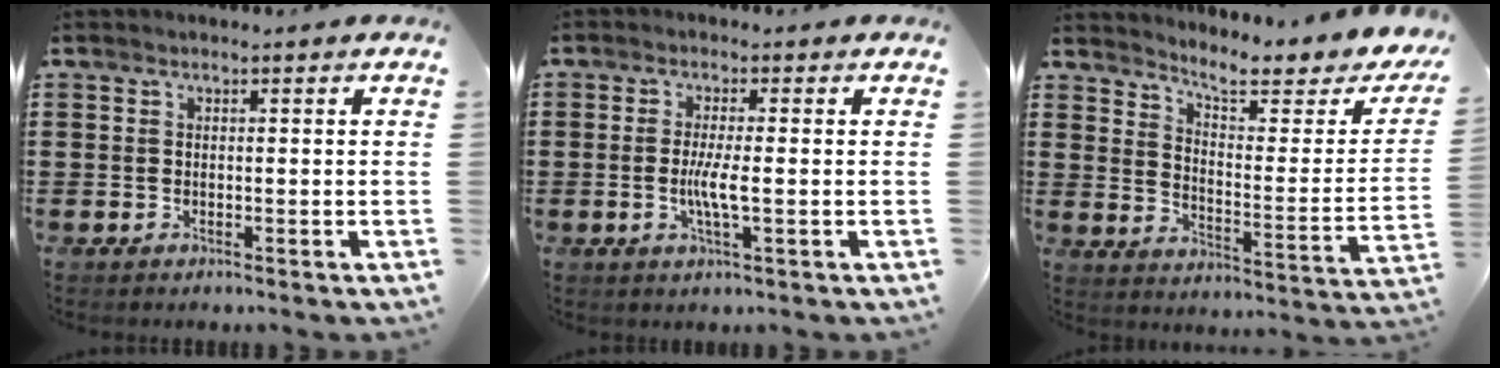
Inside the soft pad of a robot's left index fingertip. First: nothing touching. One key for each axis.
{"total": 4.1, "fx": -0.5, "fy": 0.4, "fz": 4.1, "tx": -0.079, "ty": -0.006, "tz": -0.012}
{"total": 6.4, "fx": 5.2, "fy": 0.8, "fz": 3.6, "tx": -0.079, "ty": -0.041, "tz": 0.081}